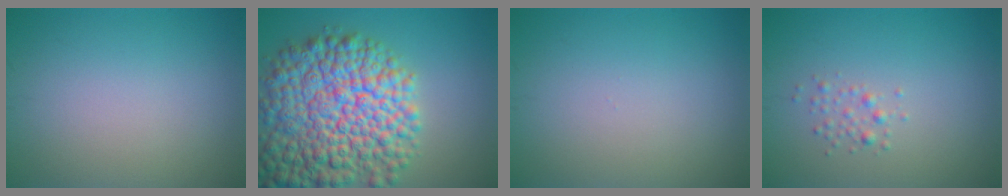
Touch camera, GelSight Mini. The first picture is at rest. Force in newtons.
{"total": 13.4, "press": 13.4, "slide": 0.6}
{"total": 0.0}
{"total": 1.2, "press": 1.2, "slide": 0.0}